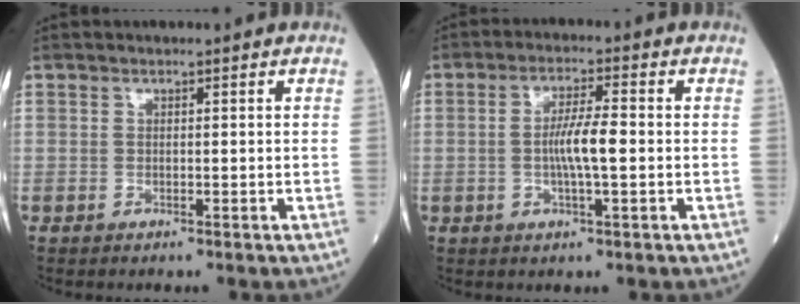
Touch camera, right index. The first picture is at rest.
{"total": 5.6, "force": [-0.5, 0.5, 5.6], "torque": [-0.107, 0.002, -0.012]}